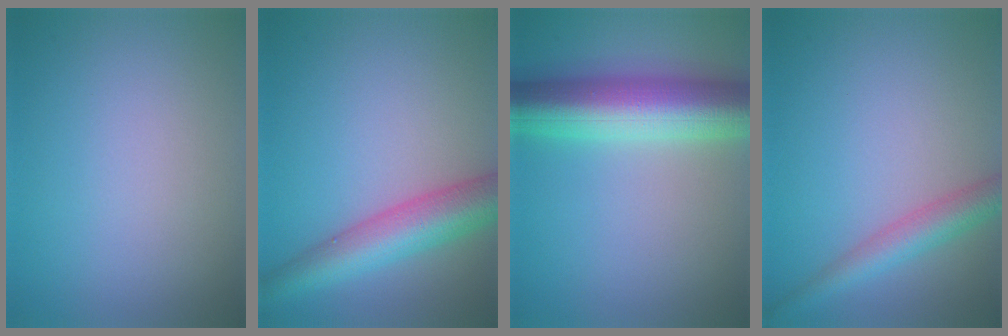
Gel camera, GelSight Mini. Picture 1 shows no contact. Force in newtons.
{"total": 6.5, "press": 6.5, "slide": 0.2}
{"total": 9.5, "press": 9.5, "slide": 0.2}
{"total": 3.4, "press": 3.4, "slide": 0.1}